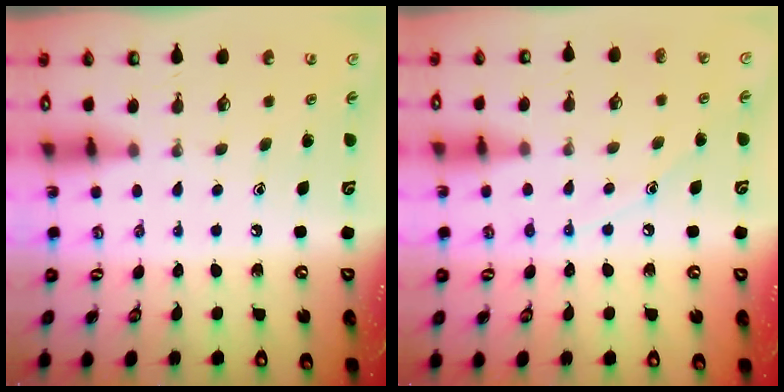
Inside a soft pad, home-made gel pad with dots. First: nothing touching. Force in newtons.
{"total": 7.1, "press": 7.1, "slide": 0.4}